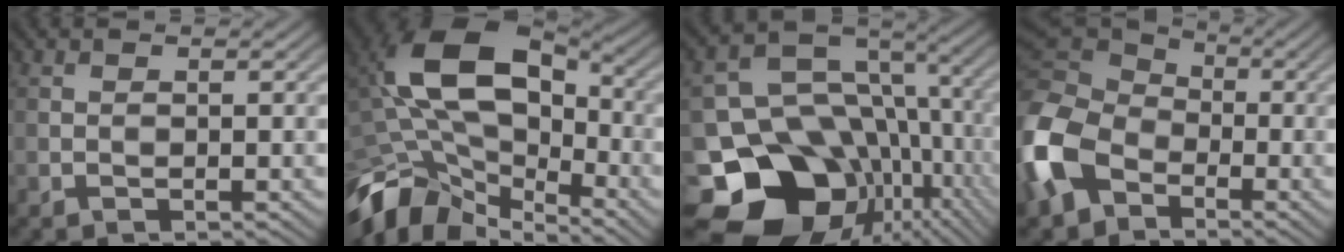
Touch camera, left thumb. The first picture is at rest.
{"total": 14.6, "force": [-3.4, 9.2, 10.8], "torque": [-0.218, 0.005, -0.080]}
{"total": 19.1, "force": [-6.9, 15.1, 9.3], "torque": [-0.191, -0.026, -0.096]}
{"total": 12.8, "force": [-4.2, 9.2, 7.8], "torque": [-0.231, -0.020, -0.102]}